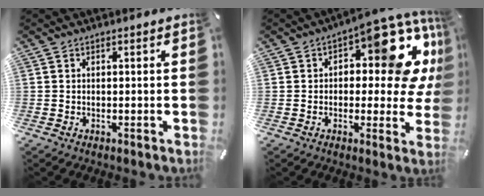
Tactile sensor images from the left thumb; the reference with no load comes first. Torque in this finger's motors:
{"motor_torque": [0.65, 0.68, 0.69, 0.23, 0.16]}